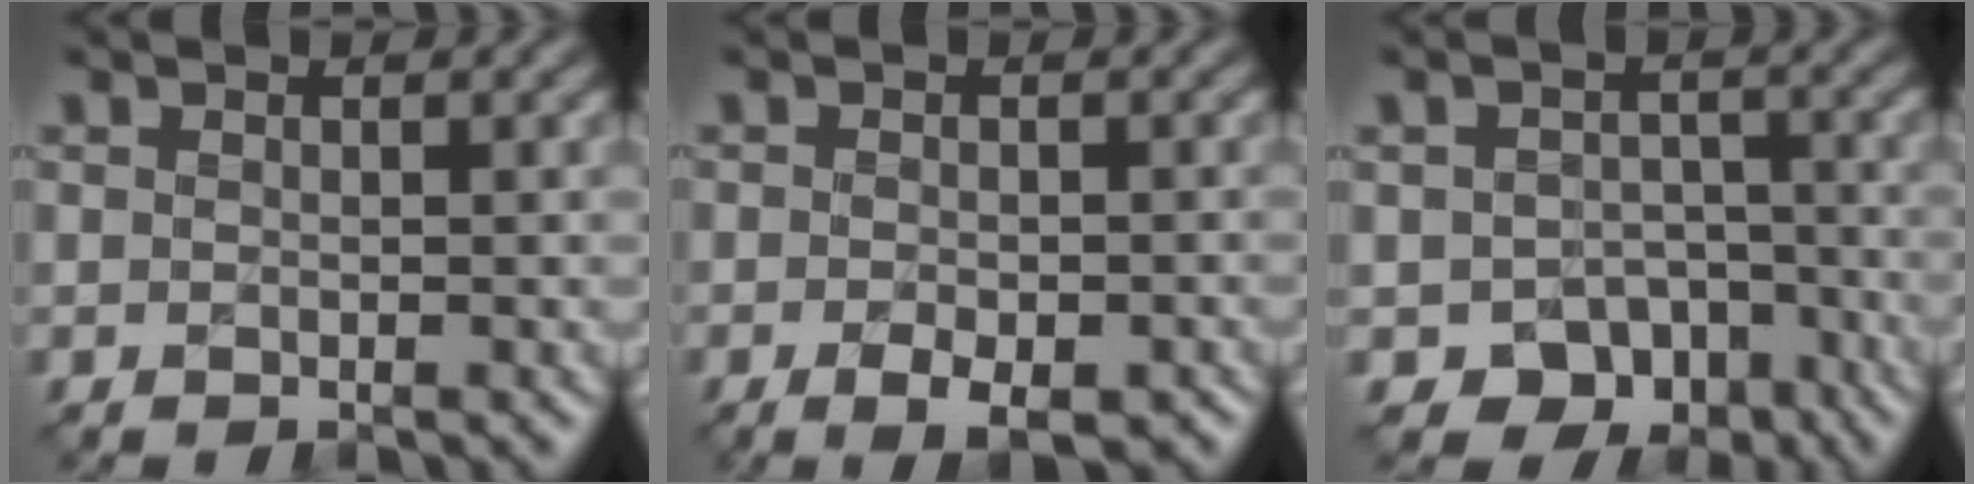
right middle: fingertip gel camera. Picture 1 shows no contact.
{"total": 3.1, "force": [-1.3, 1.4, 2.4], "torque": [-0.038, -0.004, -0.016]}
{"total": 5.7, "force": [-3.5, 4.0, 2.1], "torque": [-0.017, -0.013, -0.041]}